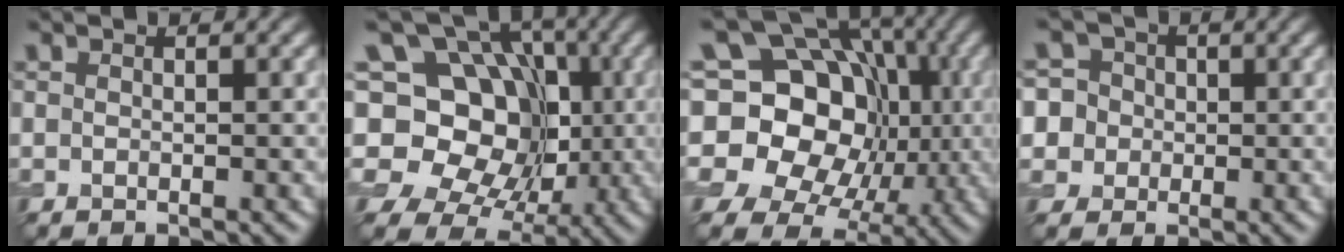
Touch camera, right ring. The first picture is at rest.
{"total": 14.7, "force": [0.2, 12.4, 7.8], "torque": [-0.134, 0.042, -0.029]}
{"total": 19.8, "force": [1.2, 16.8, 10.3], "torque": [-0.192, 0.063, -0.017]}
{"total": 7.3, "force": [1.2, 6.8, 2.2], "torque": [-0.052, 0.039, -0.004]}